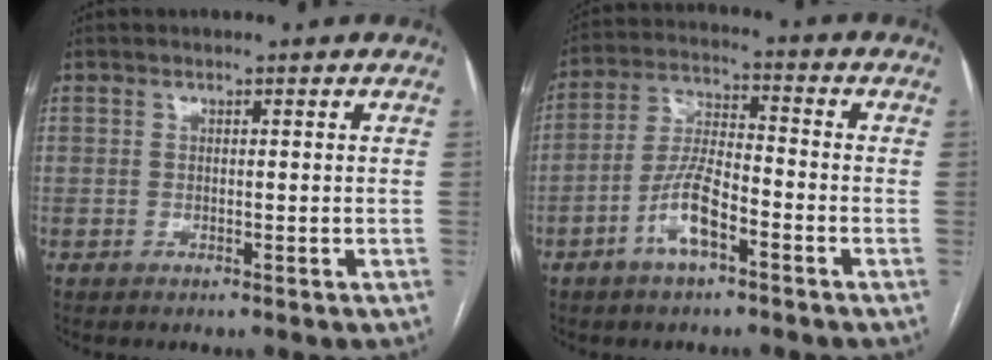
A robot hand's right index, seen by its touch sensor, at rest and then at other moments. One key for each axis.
{"total": 8.1, "fx": -3.9, "fy": 2.4, "fz": 6.7, "tx": -0.141, "ty": 0.010, "tz": -0.073}